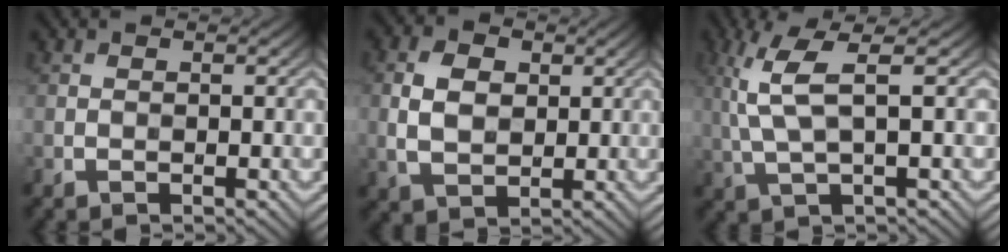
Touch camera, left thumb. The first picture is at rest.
{"total": 5.4, "force": [0.9, 3.8, 3.7], "torque": [-0.081, 0.001, 0.016]}
{"total": 6.3, "force": [1.5, 1.5, 6.0], "torque": [-0.146, 0.007, 0.033]}